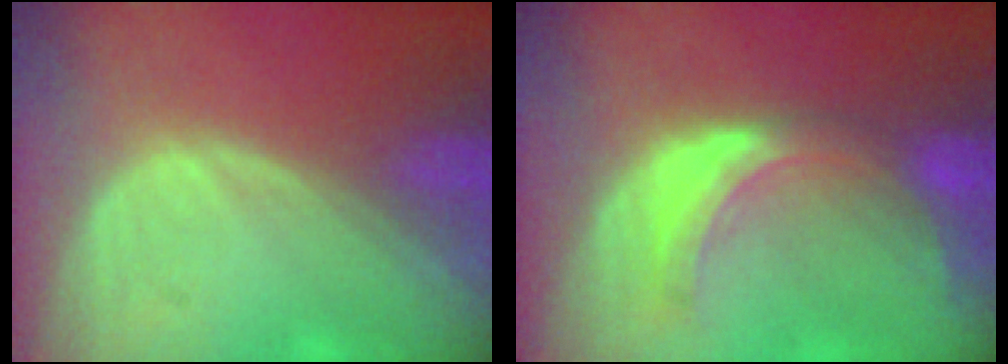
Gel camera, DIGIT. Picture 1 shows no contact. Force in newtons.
{"total": 7.2, "press": 6.7, "slide": 2.8}